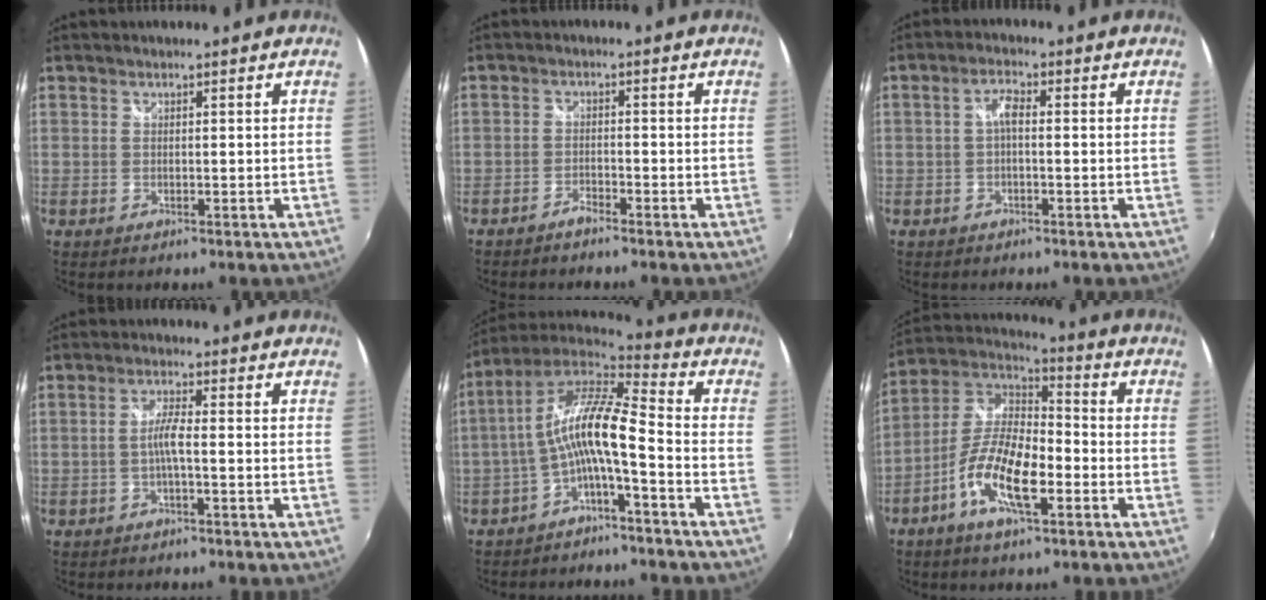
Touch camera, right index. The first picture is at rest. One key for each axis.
{"total": 2.0, "fx": -1.9, "fy": 0.3, "fz": 0.5, "tx": -0.020, "ty": -0.002, "tz": -0.037}
{"total": 2.5, "fx": -0.3, "fy": 0.9, "fz": 2.3, "tx": -0.048, "ty": 0.008, "tz": -0.006}
{"total": 3.0, "fx": -1.0, "fy": 0.0, "fz": 2.8, "tx": -0.058, "ty": 0.005, "tz": -0.019}
{"total": 12.5, "fx": -3.0, "fy": 2.2, "fz": 12.0, "tx": -0.237, "ty": 0.016, "tz": -0.061}
{"total": 13.9, "fx": -5.5, "fy": 4.8, "fz": 11.8, "tx": -0.234, "ty": 0.000, "tz": -0.112}